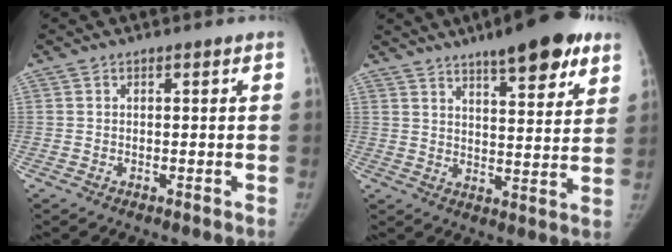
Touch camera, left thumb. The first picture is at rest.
{"total": 15.6, "force": [10.1, 4.4, 11.0], "torque": [-0.122, -0.040, 0.144]}